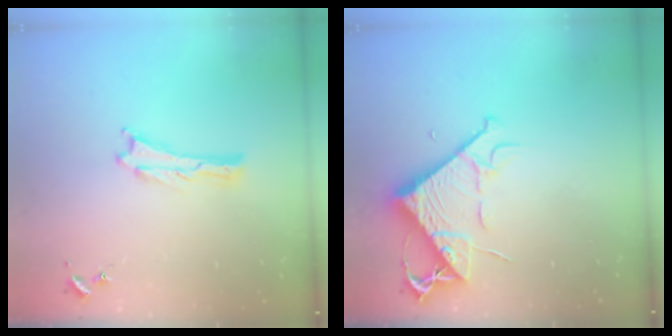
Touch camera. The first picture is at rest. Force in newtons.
{"total": 7.8, "press": 7.8, "slide": 0.8}